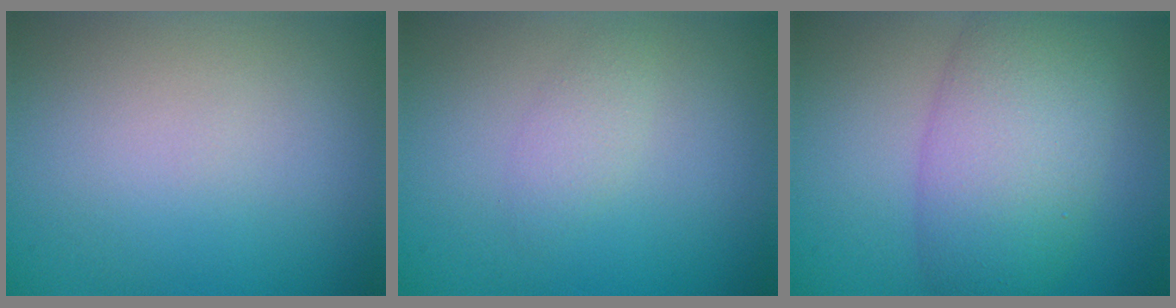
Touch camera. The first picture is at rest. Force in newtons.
{"total": 1.4, "press": 1.4, "slide": 0.0}
{"total": 7.8, "press": 7.8, "slide": 0.3}